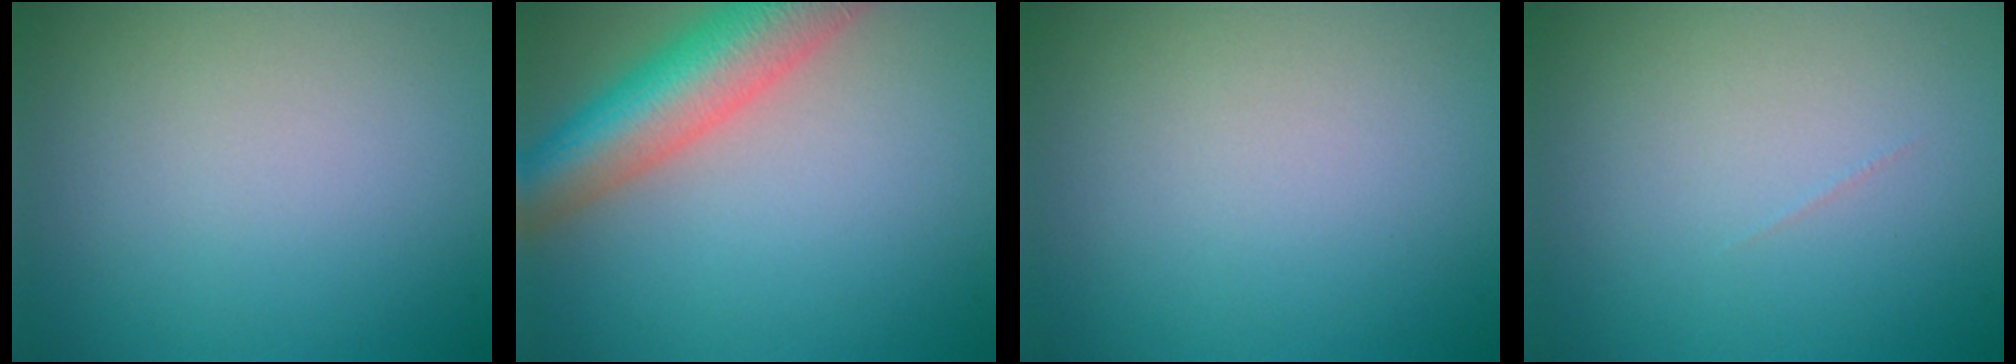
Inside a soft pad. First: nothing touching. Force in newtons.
{"total": 8.3, "press": 8.3, "slide": 0.4}
{"total": 0.0}
{"total": 0.0}